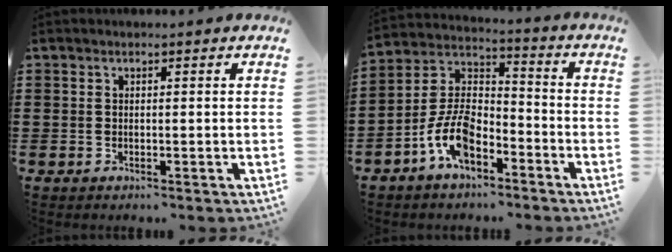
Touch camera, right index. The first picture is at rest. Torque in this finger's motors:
{"motor_torque": [2.14, 0.00, 0.43, 0.01]}